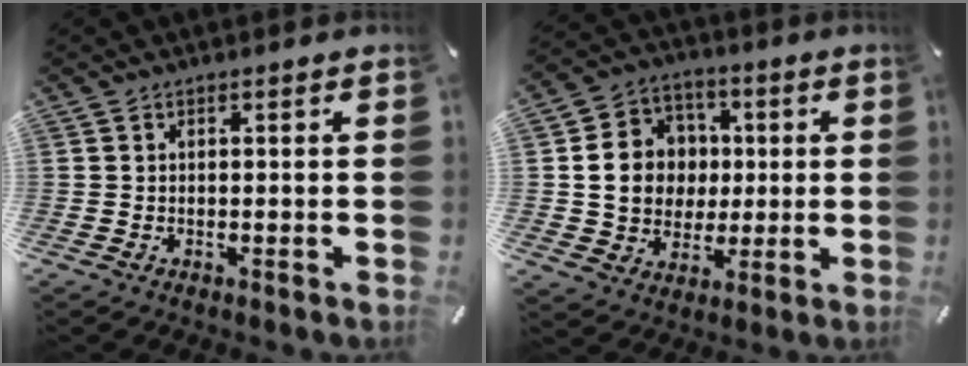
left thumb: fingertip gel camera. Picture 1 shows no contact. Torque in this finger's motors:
{"motor_torque": [1.49, 1.64, 0.88, -0.63, 0.39]}